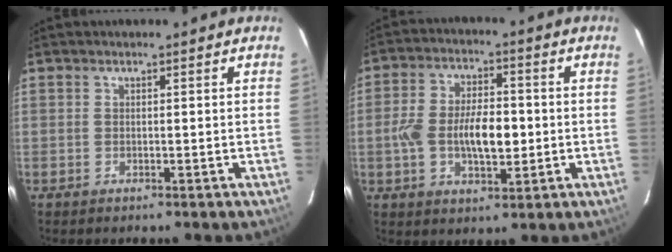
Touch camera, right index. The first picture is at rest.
{"total": 10.7, "force": [-1.4, 5.1, 9.3], "torque": [-0.179, 0.007, -0.025]}